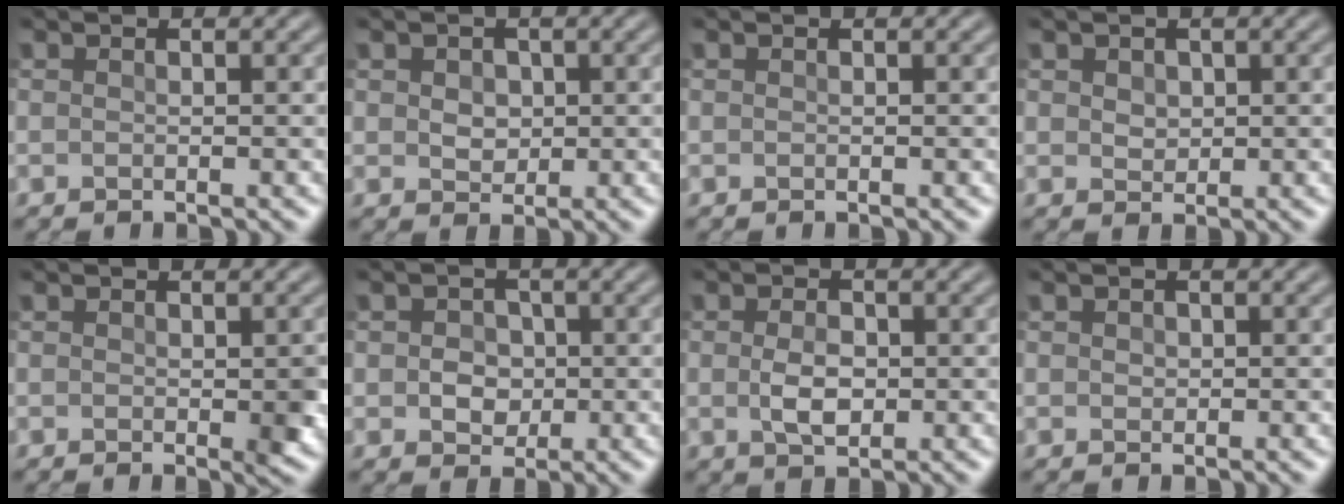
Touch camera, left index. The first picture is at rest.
{"total": 2.0, "force": [0.4, 1.6, 1.1], "torque": [-0.023, -0.002, 0.006]}
{"total": 0.0}
{"total": 1.3, "force": [0.5, 1.1, 0.6], "torque": [-0.013, -0.002, 0.011]}
{"total": 1.6, "force": [-0.1, 0.6, 1.5], "torque": [-0.015, -0.005, -0.002]}
{"total": 2.7, "force": [0.0, 2.3, 1.4], "torque": [-0.017, -0.002, -0.006]}
{"total": 2.8, "force": [-0.1, 1.7, 2.2], "torque": [-0.047, -0.003, -0.002]}
{"total": 0.5, "force": [0.2, 0.4, 0.2], "torque": [-0.004, -0.002, 0.003]}